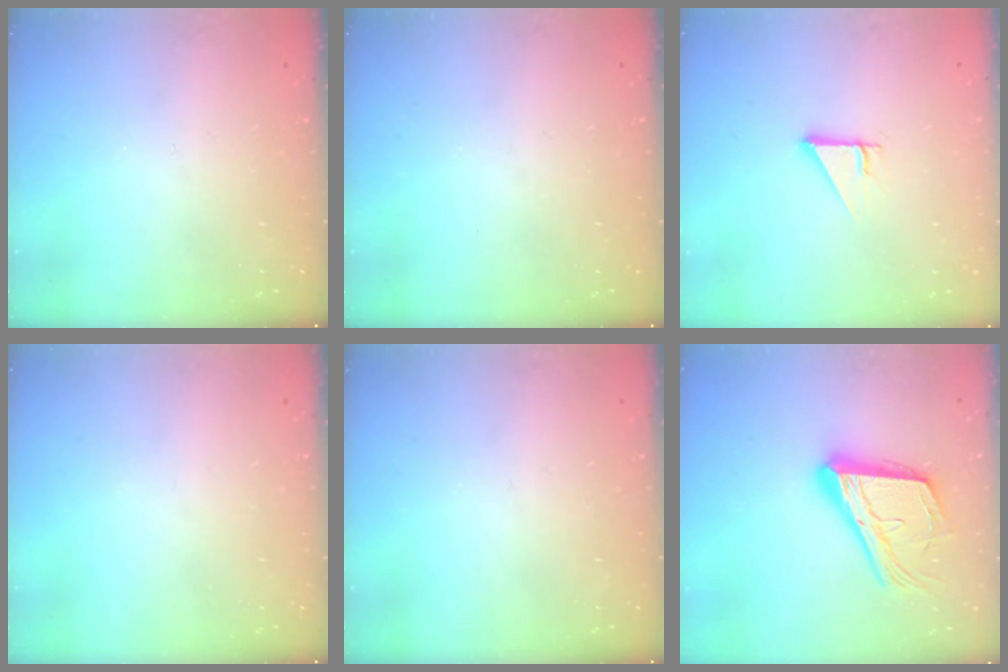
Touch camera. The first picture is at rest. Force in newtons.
{"total": 0.0}
{"total": 2.5, "press": 2.5, "slide": 0.2}
{"total": 0.0}
{"total": 0.0}
{"total": 21.0, "press": 20.9, "slide": 2.7}